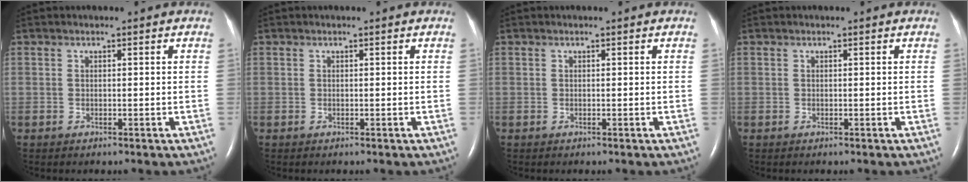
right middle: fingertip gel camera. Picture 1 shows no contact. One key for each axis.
{"total": 0.0}
{"total": 0.0}
{"total": 0.0}